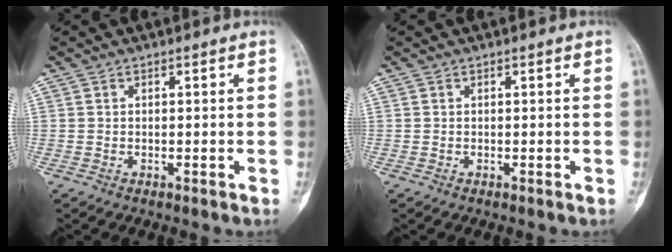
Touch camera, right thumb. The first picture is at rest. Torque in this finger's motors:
{"motor_torque": [0.09, 0.09, 0.04, -0.03, 0.01]}